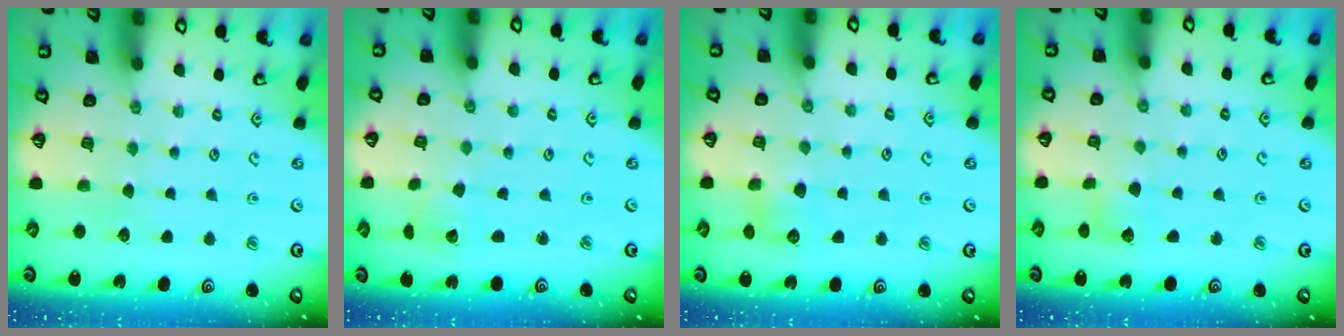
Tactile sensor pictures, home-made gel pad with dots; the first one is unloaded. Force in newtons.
{"total": 2.8, "press": 2.8, "slide": 0.2}
{"total": 4.9, "press": 4.8, "slide": 0.6}
{"total": 4.7, "press": 4.6, "slide": 0.6}